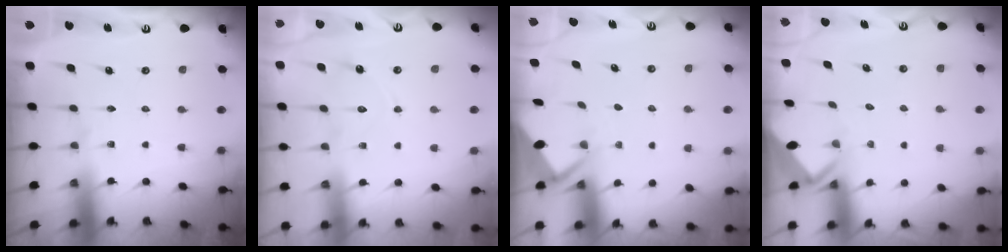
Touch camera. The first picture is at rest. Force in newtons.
{"total": 7.8, "press": 7.7, "slide": 0.7}
{"total": 2.6, "press": 2.6, "slide": 0.4}
{"total": 3.6, "press": 3.5, "slide": 0.2}